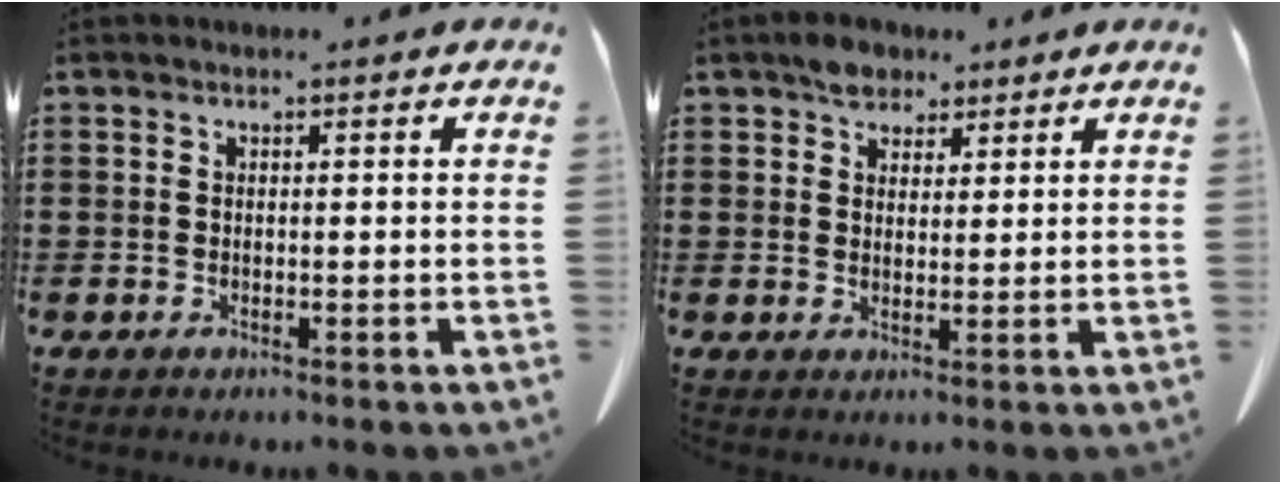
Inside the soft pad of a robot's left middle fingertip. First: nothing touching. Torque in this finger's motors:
{"motor_torque": [0.06, -0.05, 0.05, 0.03]}